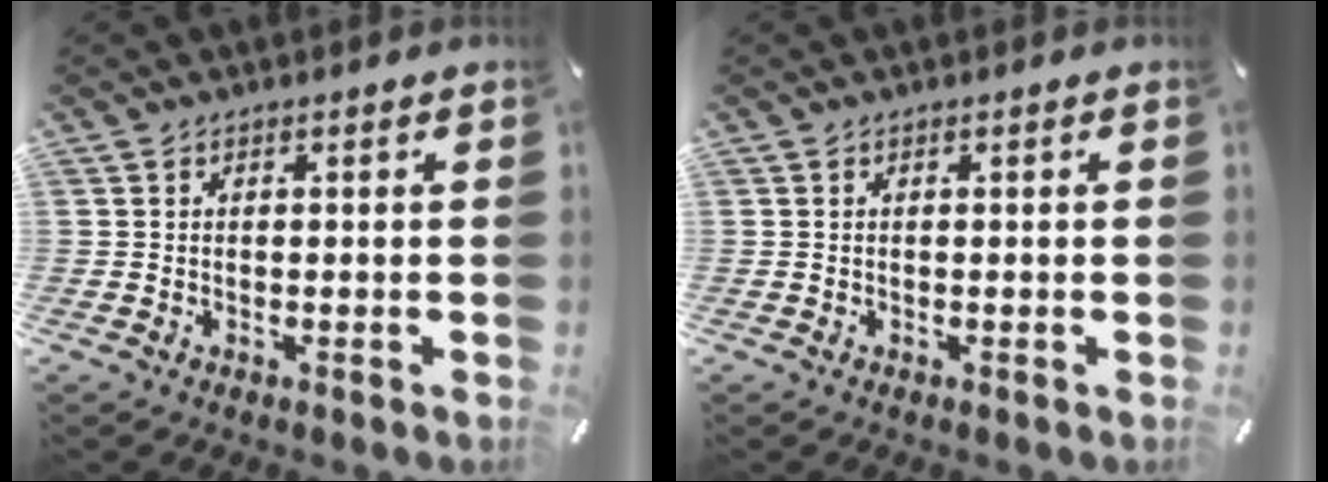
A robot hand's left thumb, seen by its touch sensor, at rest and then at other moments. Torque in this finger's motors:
{"motor_torque": [0.00, 0.00, -0.01, -0.02, 0.00]}